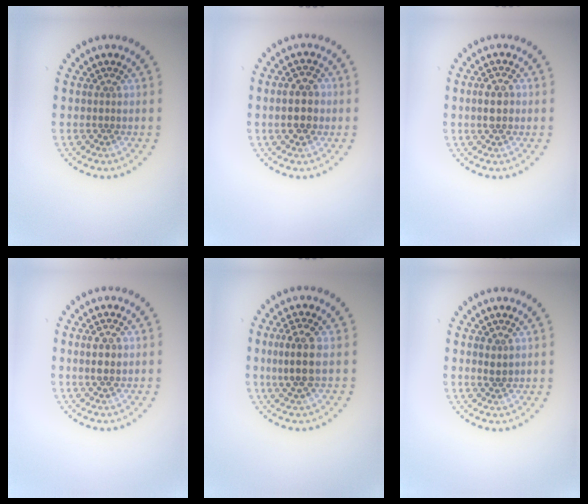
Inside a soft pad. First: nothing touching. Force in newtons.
{"total": 2.9, "press": 2.9, "slide": 0.1}
{"total": 2.0, "press": 1.9, "slide": 0.3}
{"total": 1.7, "press": 1.6, "slide": 0.5}
{"total": 3.2, "press": 3.0, "slide": 1.1}
{"total": 1.0, "press": 1.0, "slide": 0.2}